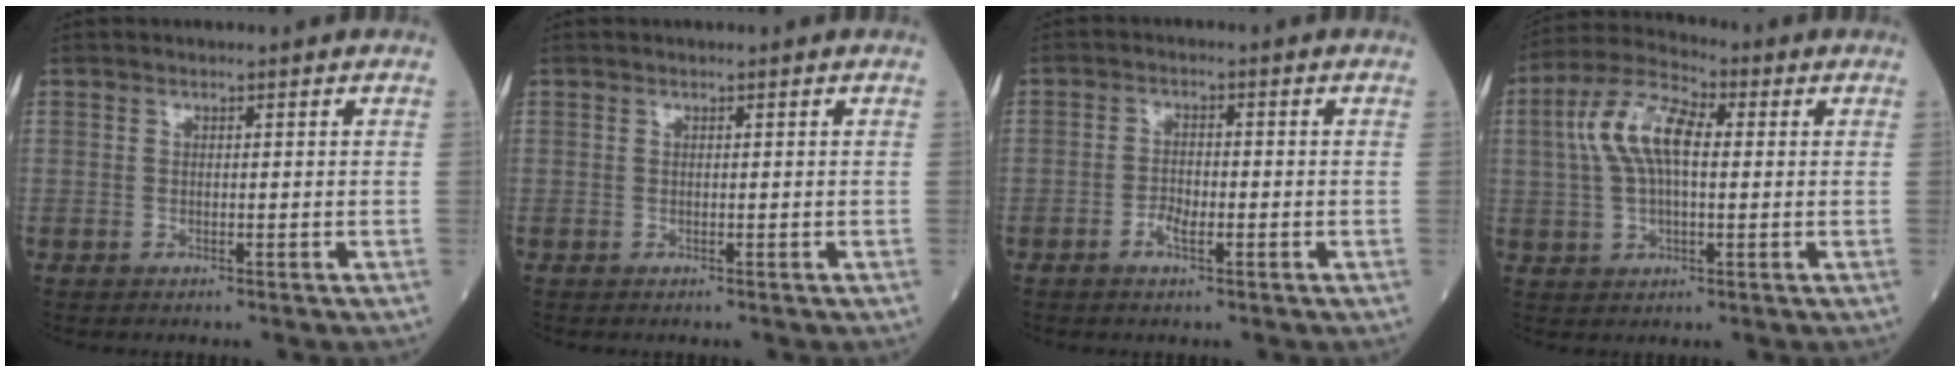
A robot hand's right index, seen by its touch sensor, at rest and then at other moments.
{"total": 0.0}
{"total": 2.6, "force": [-1.2, 0.9, 2.2], "torque": [-0.041, 0.003, -0.021]}
{"total": 10.0, "force": [1.7, 4.1, 9.0], "torque": [-0.194, 0.029, 0.027]}